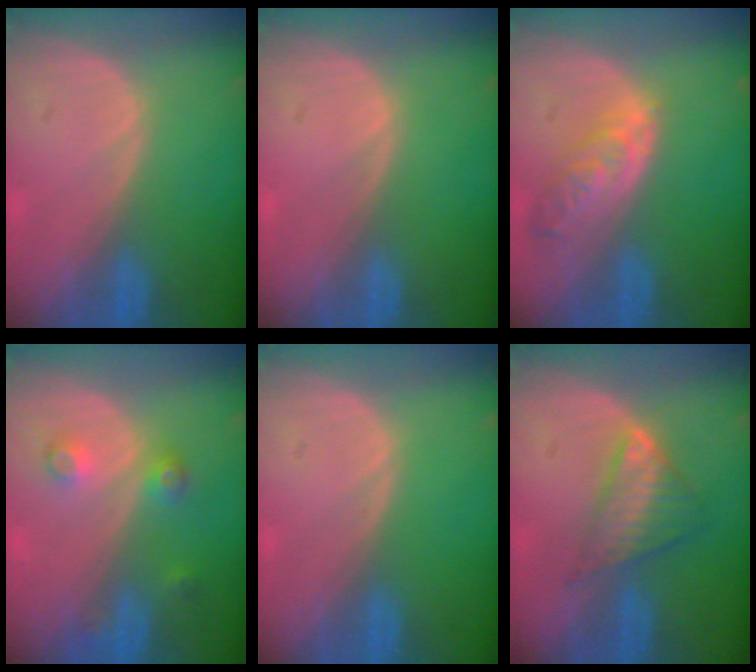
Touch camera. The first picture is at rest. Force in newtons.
{"total": 0.0}
{"total": 5.8, "press": 5.3, "slide": 2.3}
{"total": 3.8, "press": 3.4, "slide": 1.7}
{"total": 0.0}
{"total": 6.1, "press": 5.4, "slide": 2.7}